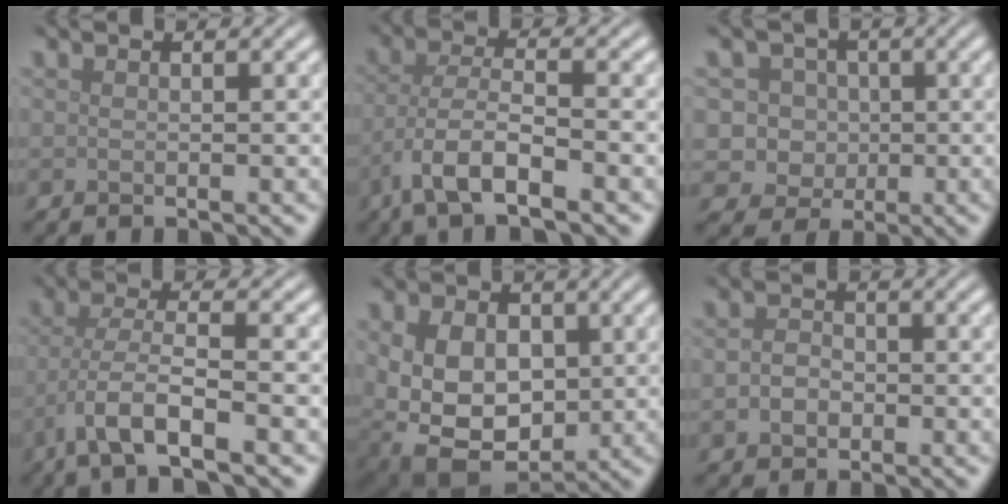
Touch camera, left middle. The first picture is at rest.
{"total": 6.3, "force": [-3.8, 1.8, 4.8], "torque": [-0.098, -0.005, -0.077]}
{"total": 4.8, "force": [0.7, 4.4, 1.6], "torque": [-0.001, 0.012, -0.003]}
{"total": 6.1, "force": [-3.2, 1.6, 4.9], "torque": [-0.094, -0.002, -0.064]}
{"total": 11.0, "force": [-0.6, 8.5, 7.0], "torque": [-0.107, -0.012, -0.009]}
{"total": 2.2, "force": [-0.4, 1.8, 1.3], "torque": [-0.025, -0.003, -0.013]}